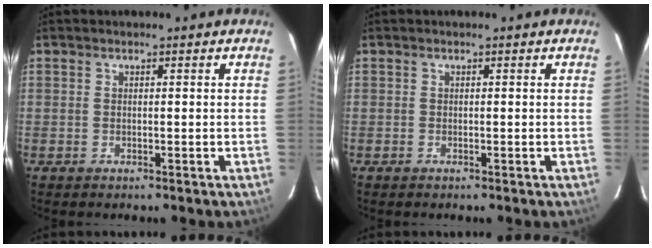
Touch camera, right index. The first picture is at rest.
{"total": 0.0}